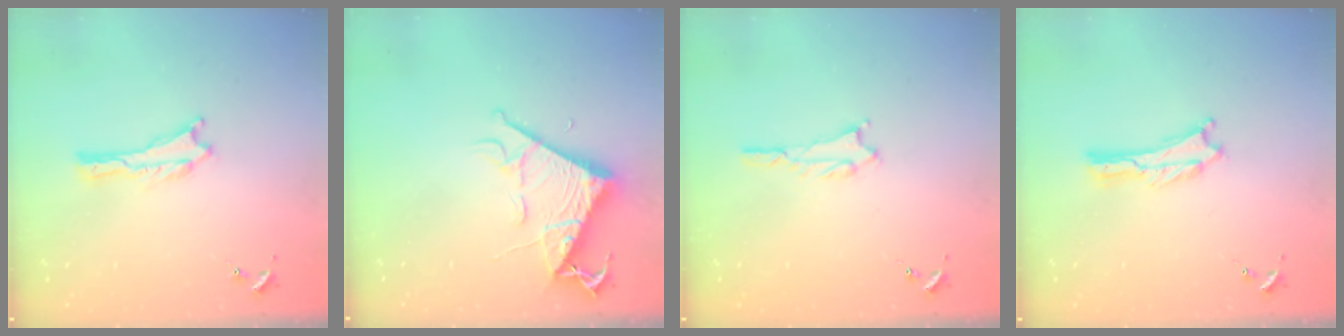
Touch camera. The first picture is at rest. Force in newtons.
{"total": 7.9, "press": 7.9, "slide": 0.9}
{"total": 1.8, "press": 1.8, "slide": 0.2}
{"total": 0.0}